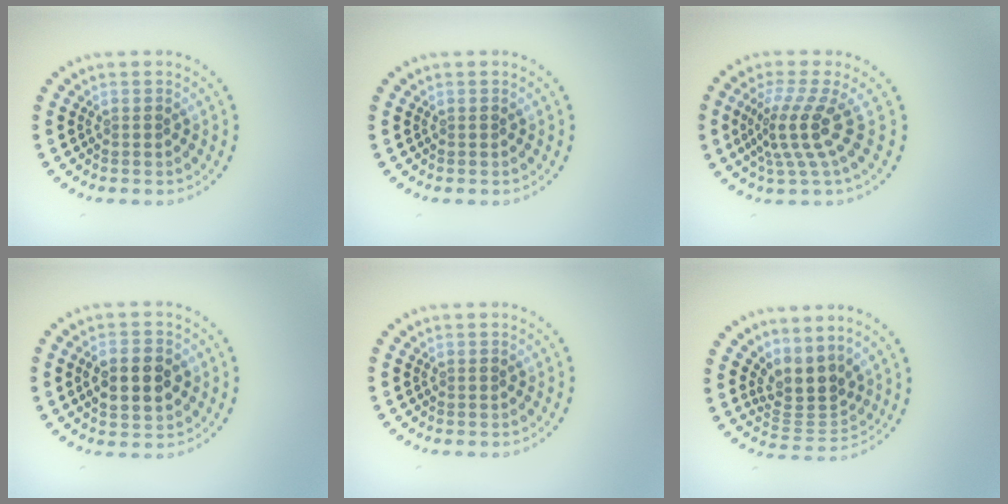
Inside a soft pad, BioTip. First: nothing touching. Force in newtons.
{"total": 0.0}
{"total": 4.0, "press": 2.7, "slide": 2.9}
{"total": 4.6, "press": 4.6, "slide": 0.1}
{"total": 0.0}
{"total": 3.4, "press": 2.4, "slide": 2.4}